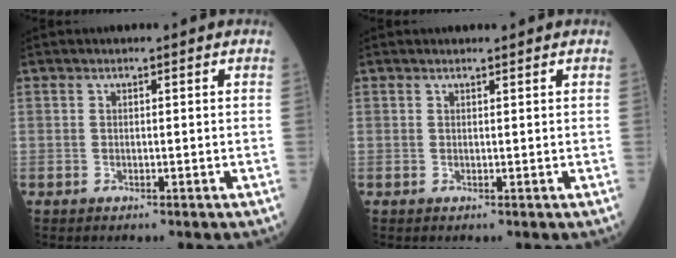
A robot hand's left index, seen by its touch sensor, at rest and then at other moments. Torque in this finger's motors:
{"motor_torque": [0.18, -0.09, 0.02, -0.01]}